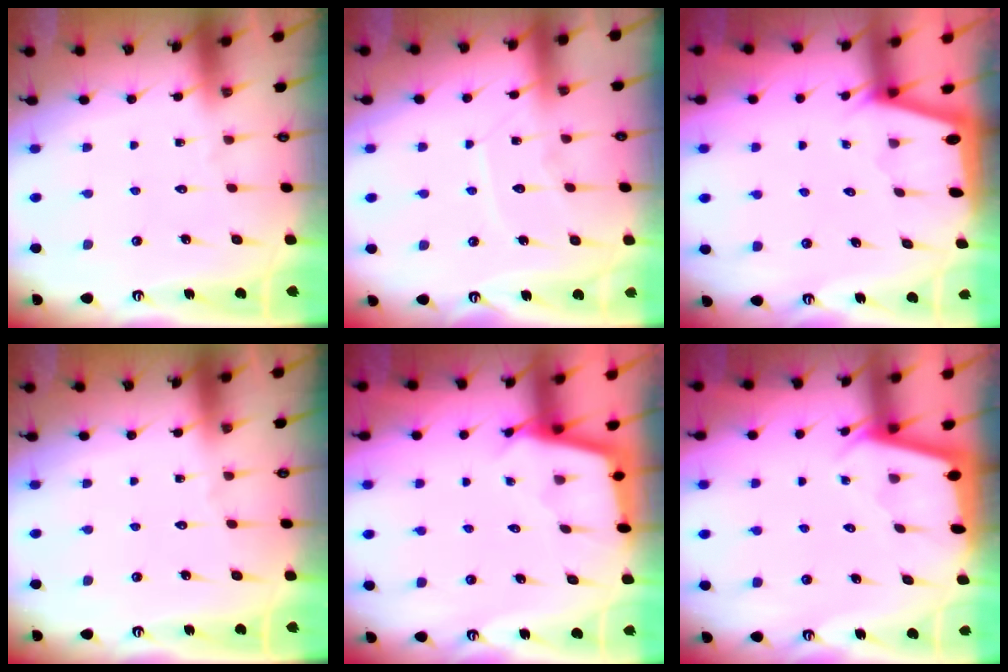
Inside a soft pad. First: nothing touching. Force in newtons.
{"total": 7.0, "press": 7.0, "slide": 0.5}
{"total": 1.8, "press": 1.8, "slide": 0.3}
{"total": 0.0}
{"total": 2.3, "press": 2.3, "slide": 0.1}
{"total": 2.2, "press": 2.2, "slide": 0.1}